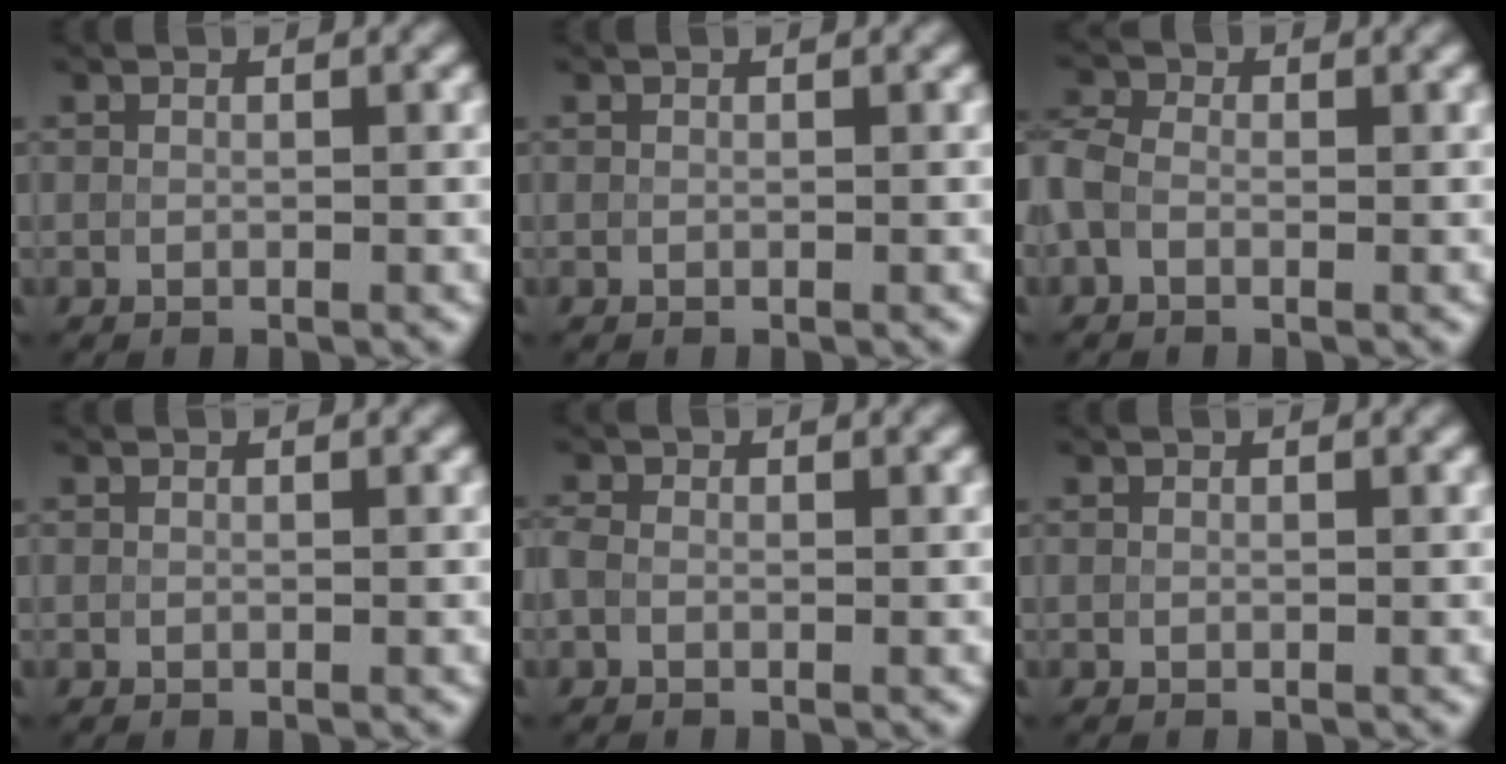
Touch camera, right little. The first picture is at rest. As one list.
[{"total": 0.0}, {"total": 1.9, "force": [-0.7, 1.4, 1.1], "torque": [-0.022, 0.006, -0.026]}, {"total": 0.0}, {"total": 0.8, "force": [-0.3, 0.6, 0.5], "torque": [-0.010, 0.003, -0.012]}, {"total": 0.0}]